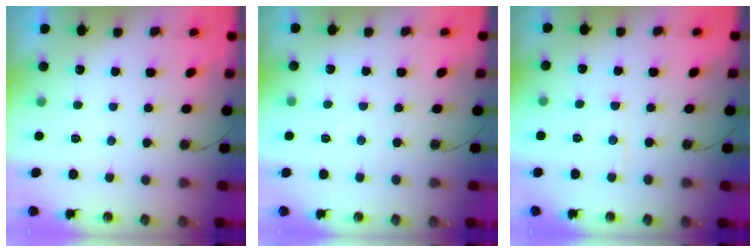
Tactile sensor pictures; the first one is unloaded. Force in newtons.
{"total": 3.2, "press": 3.1, "slide": 0.4}
{"total": 5.9, "press": 5.9, "slide": 0.8}